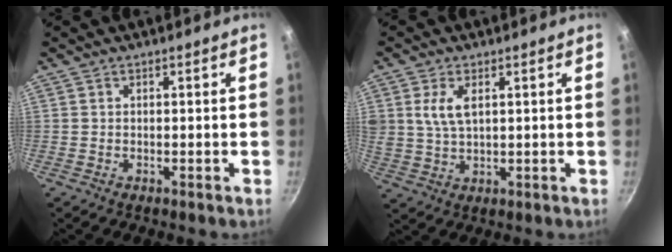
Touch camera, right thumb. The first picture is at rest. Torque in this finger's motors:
{"motor_torque": [0.03, 0.16, 0.45, 0.64, 0.08]}